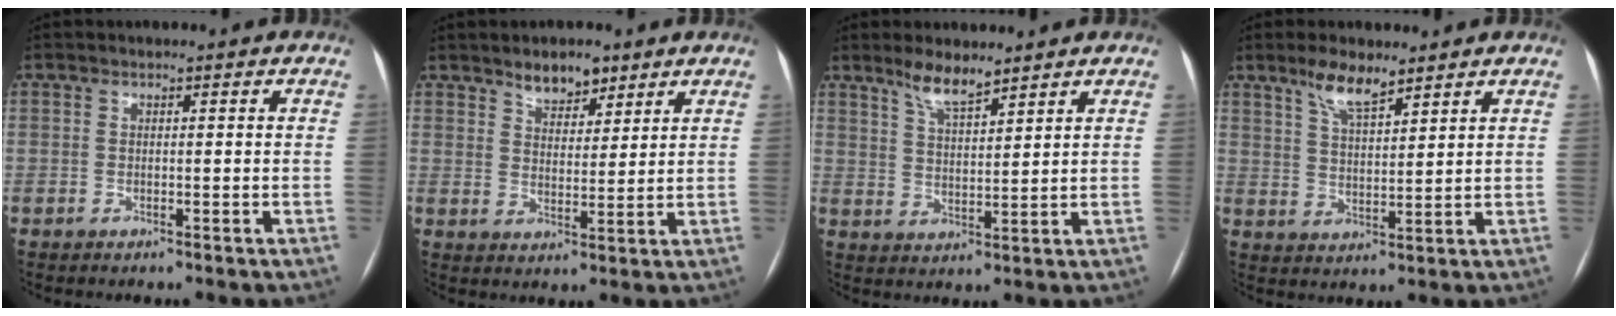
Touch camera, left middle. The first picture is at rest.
{"total": 5.1, "force": [3.9, 2.4, 2.3], "torque": [-0.036, 0.002, 0.069]}
{"total": 5.1, "force": [4.3, 0.8, 2.7], "torque": [-0.055, -0.004, 0.080]}
{"total": 5.9, "force": [4.5, 1.4, 3.5], "torque": [-0.072, 0.002, 0.086]}